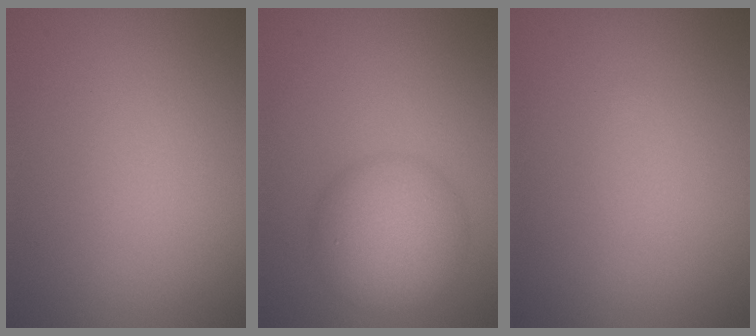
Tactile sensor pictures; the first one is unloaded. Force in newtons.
{"total": 6.1, "press": 6.1, "slide": 0.3}
{"total": 0.0}